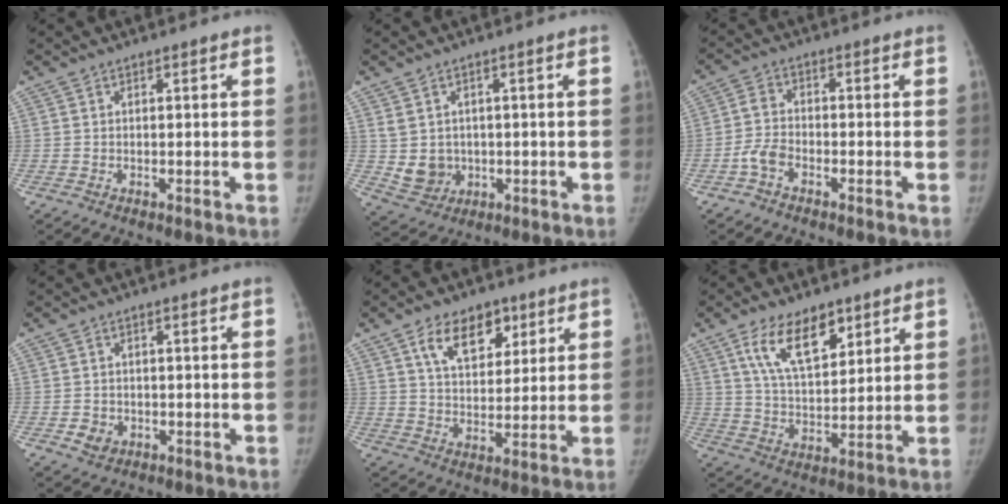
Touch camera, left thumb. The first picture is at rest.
{"total": 5.9, "force": [-0.2, 5.3, 2.5], "torque": [-0.024, 0.003, 0.014]}
{"total": 4.3, "force": [-2.5, 2.4, 2.5], "torque": [-0.052, 0.017, -0.053]}
{"total": 3.1, "force": [-1.1, 2.7, 1.3], "torque": [-0.014, 0.004, -0.013]}
{"total": 10.6, "force": [5.6, 6.6, 6.2], "torque": [-0.070, -0.023, 0.096]}
{"total": 12.0, "force": [6.7, 5.9, 8.0], "torque": [-0.115, -0.034, 0.128]}